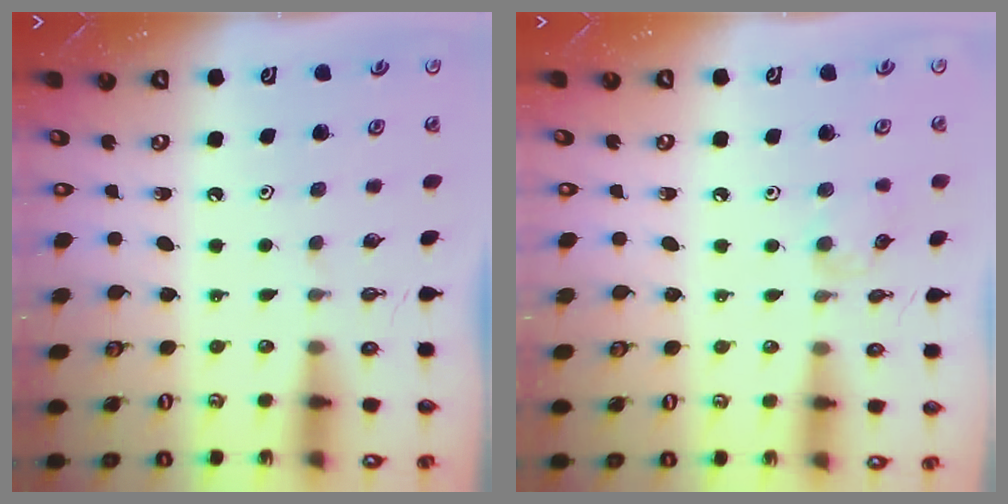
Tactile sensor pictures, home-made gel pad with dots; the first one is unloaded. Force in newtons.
{"total": 6.6, "press": 6.5, "slide": 0.7}